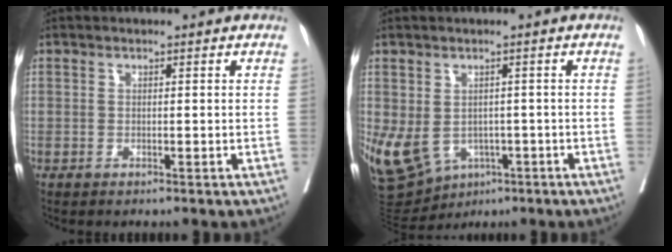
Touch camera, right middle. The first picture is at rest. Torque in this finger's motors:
{"motor_torque": [0.47, -0.19, 1.06, 0.21]}